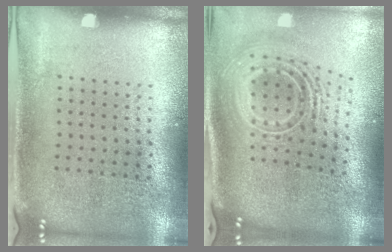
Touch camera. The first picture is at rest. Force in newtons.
{"total": 2.8, "press": 1.9, "slide": 2.1}